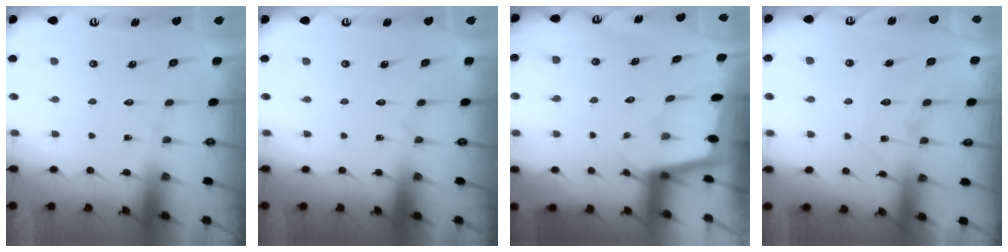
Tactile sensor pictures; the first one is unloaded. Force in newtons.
{"total": 0.0}
{"total": 1.7, "press": 1.7, "slide": 0.2}
{"total": 11.3, "press": 11.3, "slide": 0.9}